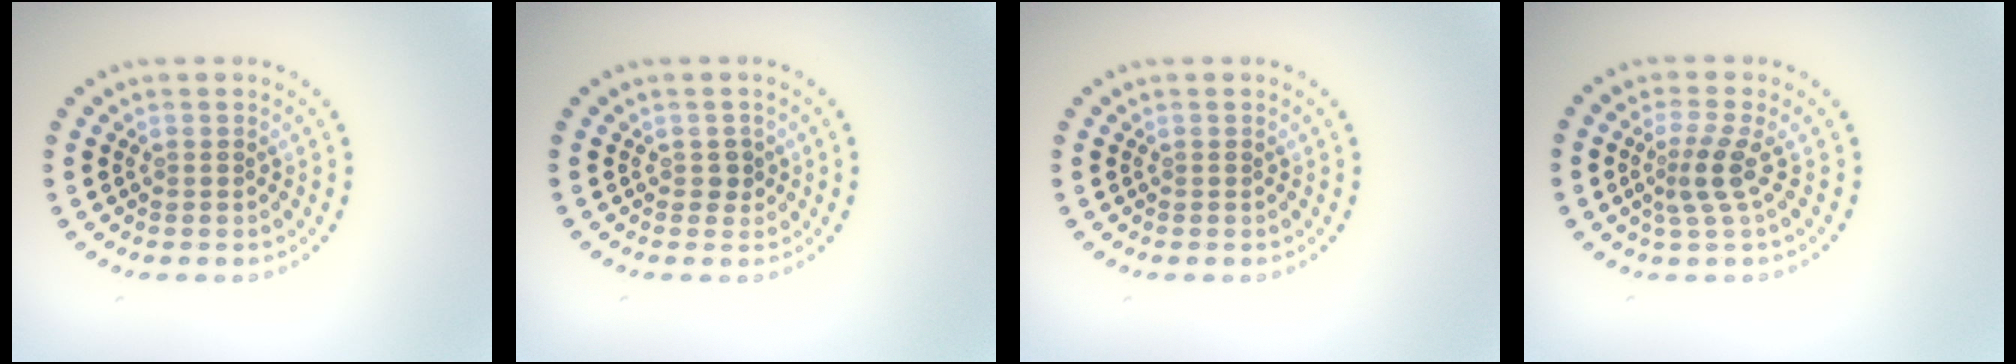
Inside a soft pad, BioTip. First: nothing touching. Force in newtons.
{"total": 0.9, "press": 0.8, "slide": 0.4}
{"total": 0.0}
{"total": 2.5, "press": 1.7, "slide": 1.8}